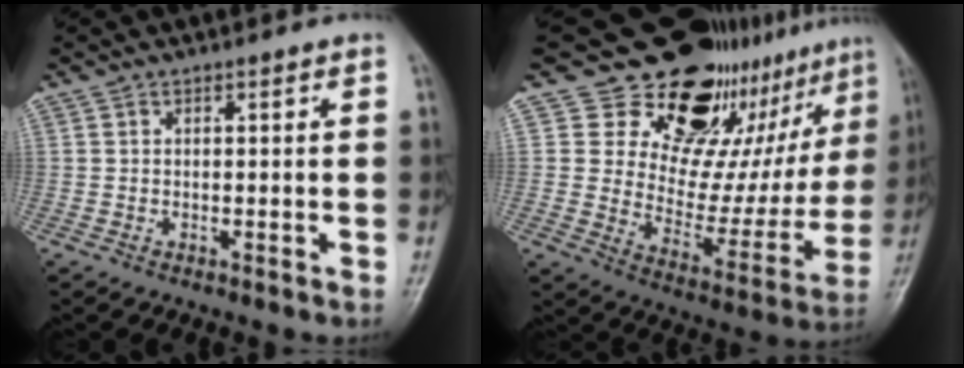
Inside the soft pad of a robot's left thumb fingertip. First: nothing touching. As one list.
[{"total": 25.2, "force": [17.0, 13.0, 13.2], "torque": [-0.133, -0.097, 0.240]}]